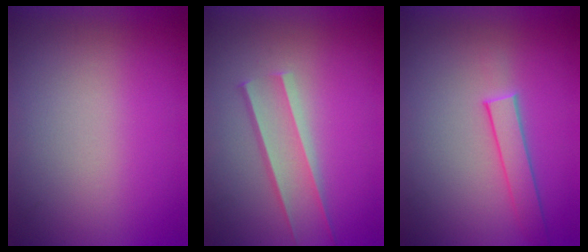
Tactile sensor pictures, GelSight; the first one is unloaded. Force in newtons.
{"total": 1.6}
{"total": 1.9}